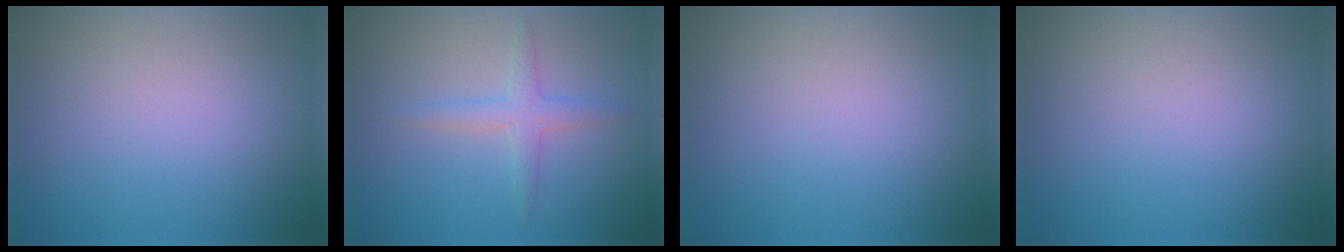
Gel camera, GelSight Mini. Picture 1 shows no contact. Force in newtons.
{"total": 2.2, "press": 2.2, "slide": 0.1}
{"total": 0.0}
{"total": 0.0}